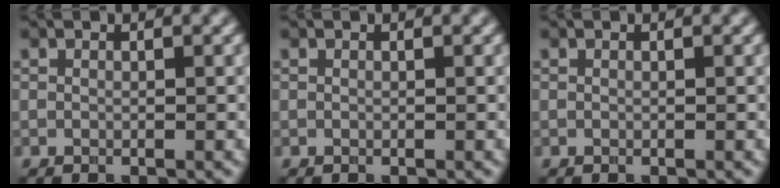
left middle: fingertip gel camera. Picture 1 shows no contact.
{"total": 0.0}
{"total": 0.0}